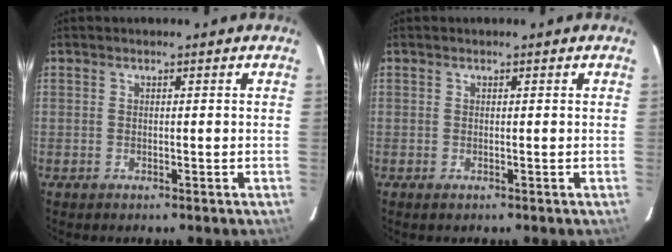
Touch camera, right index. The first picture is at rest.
{"total": 0.0}